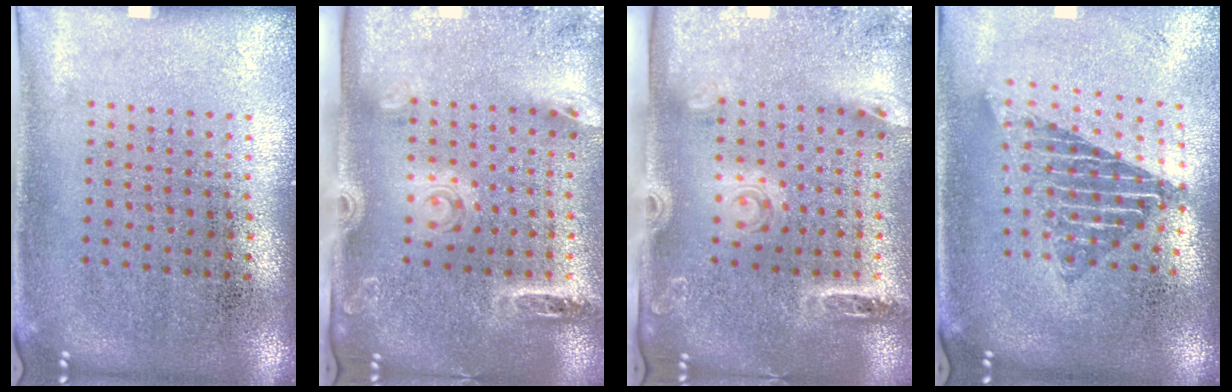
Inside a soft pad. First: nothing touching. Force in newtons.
{"total": 2.6, "press": 1.9, "slide": 1.8}
{"total": 2.6, "press": 1.9, "slide": 1.8}
{"total": 1.6, "press": 1.4, "slide": 0.9}